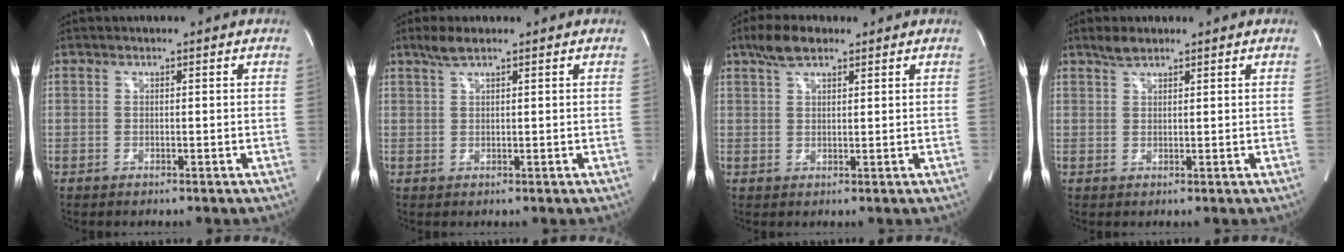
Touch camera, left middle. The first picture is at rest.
{"total": 2.5, "force": [1.9, 0.3, 1.7], "torque": [-0.041, 0.008, 0.040]}
{"total": 4.6, "force": [3.3, 1.7, 2.8], "torque": [-0.062, 0.016, 0.062]}
{"total": 2.2, "force": [1.8, 0.7, 0.9], "torque": [-0.023, 0.007, 0.037]}